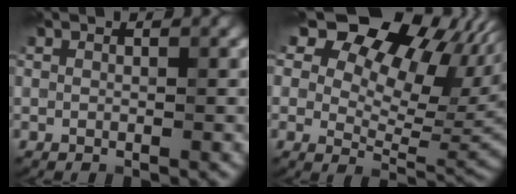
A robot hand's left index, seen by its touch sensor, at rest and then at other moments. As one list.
[{"total": 14.2, "force": [9.0, 7.1, 8.3], "torque": [-0.129, 0.021, 0.141]}]